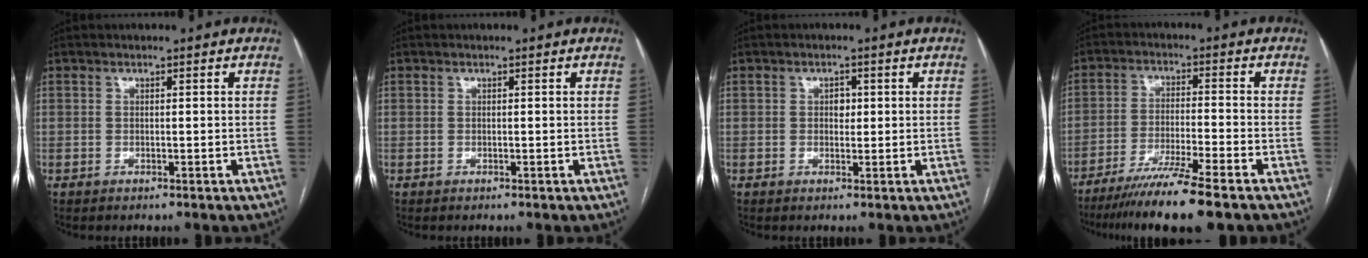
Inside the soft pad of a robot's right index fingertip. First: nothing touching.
{"total": 0.0}
{"total": 1.6, "force": [0.3, 1.2, 1.2], "torque": [-0.013, 0.002, 0.004]}
{"total": 11.4, "force": [-8.8, -1.1, 7.1], "torque": [-0.110, -0.036, -0.144]}